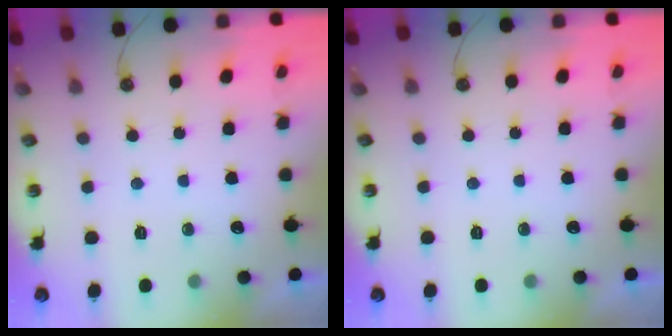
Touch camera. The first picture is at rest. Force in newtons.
{"total": 0.0}